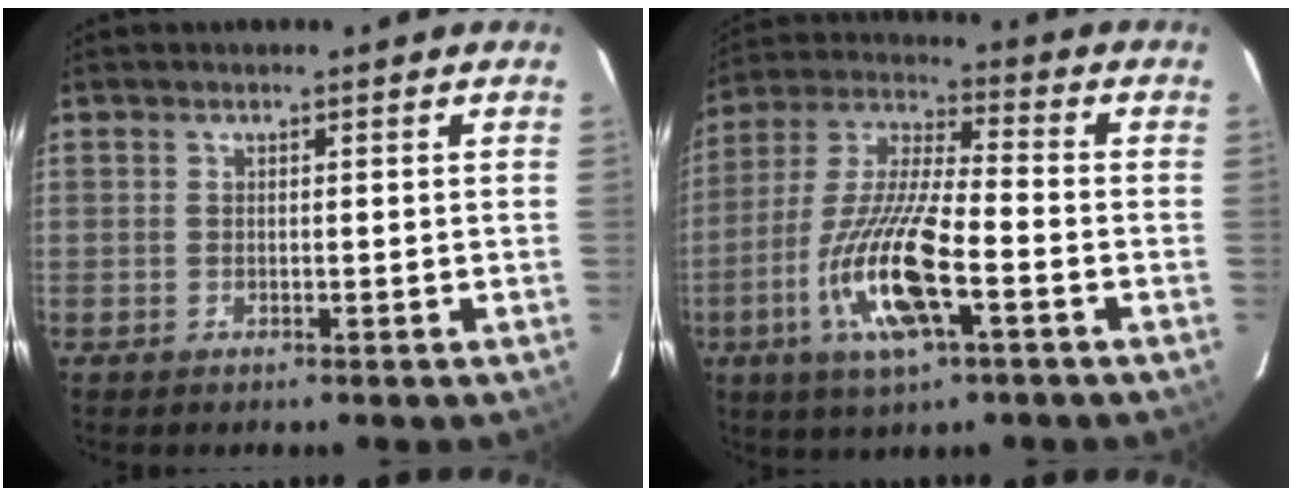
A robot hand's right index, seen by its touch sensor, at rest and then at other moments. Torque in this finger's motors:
{"motor_torque": [1.29, -0.85, 0.51, 0.21]}